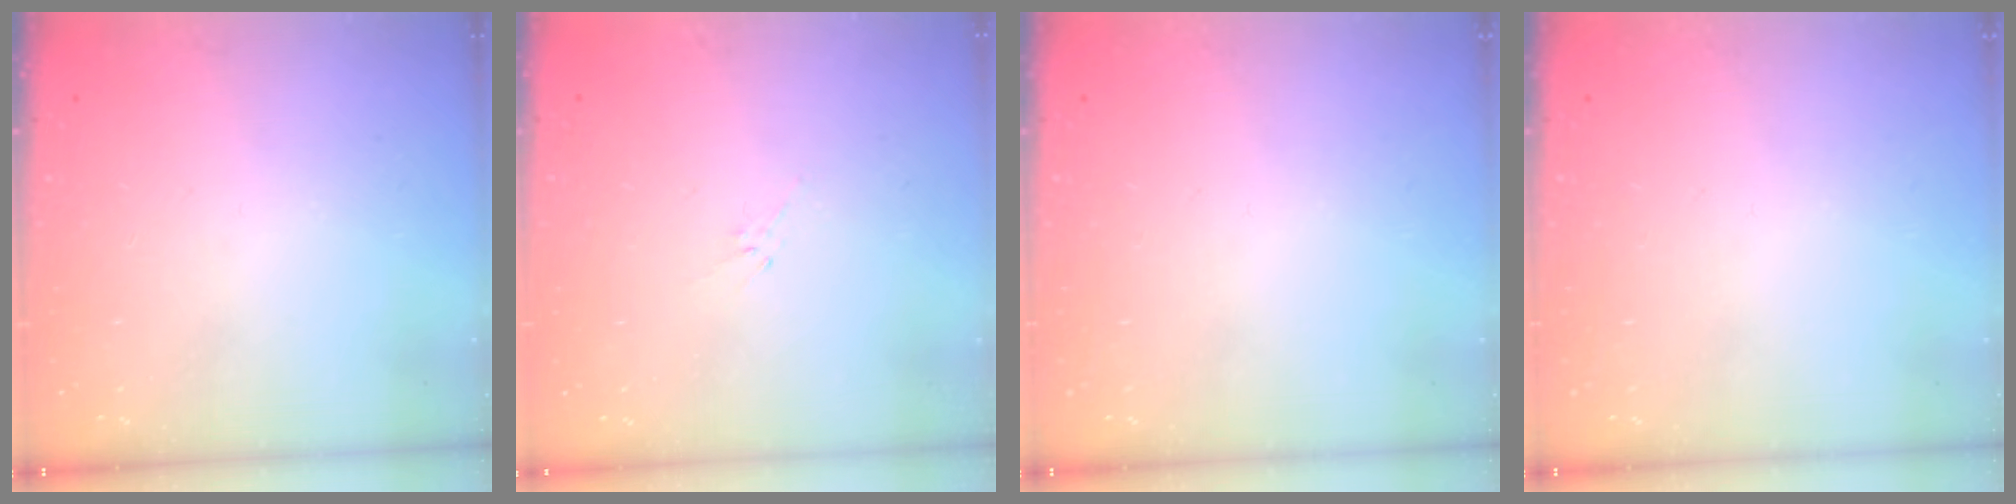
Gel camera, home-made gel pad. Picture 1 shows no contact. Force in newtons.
{"total": 2.1, "press": 2.0, "slide": 0.6}
{"total": 0.0}
{"total": 0.0}